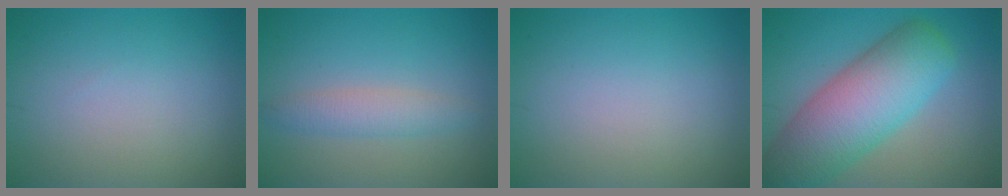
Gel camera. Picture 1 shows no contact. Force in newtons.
{"total": 2.5, "press": 2.5, "slide": 0.0}
{"total": 0.0}
{"total": 10.2, "press": 10.2, "slide": 0.3}